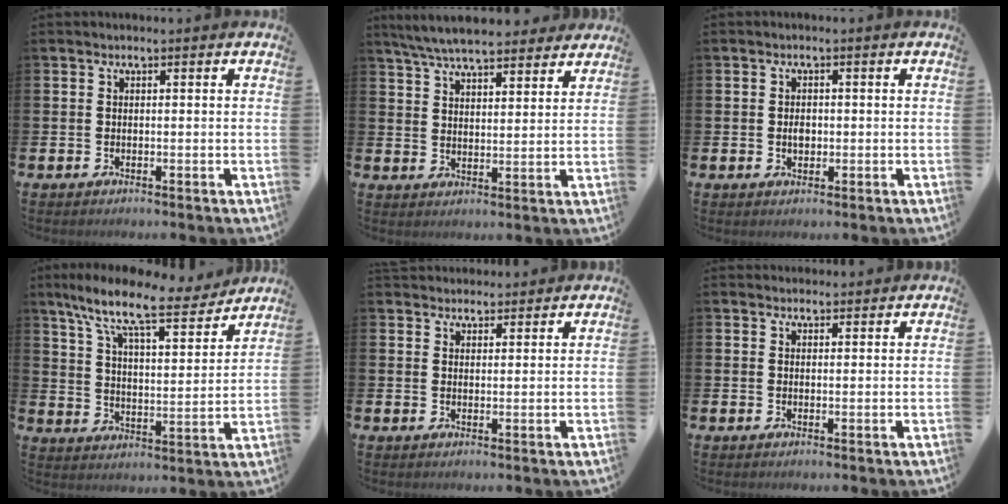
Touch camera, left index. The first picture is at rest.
{"total": 6.9, "force": [6.5, 1.3, 2.0], "torque": [-0.056, -0.029, 0.116]}
{"total": 1.8, "force": [0.0, 1.3, 1.3], "torque": [-0.008, 0.000, -0.006]}
{"total": 10.5, "force": [8.8, 2.1, 5.4], "torque": [-0.127, -0.055, 0.144]}
{"total": 2.8, "force": [2.7, 0.8, -0.2], "torque": [0.008, -0.012, 0.047]}
{"total": 1.6, "force": [1.6, 0.5, -0.1], "torque": [0.008, -0.005, 0.028]}